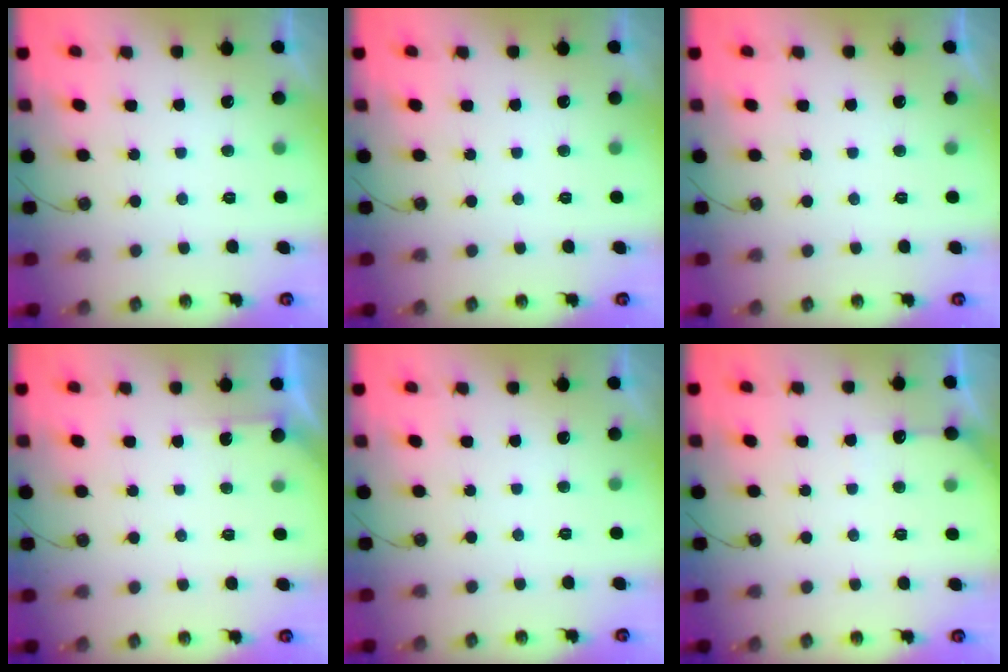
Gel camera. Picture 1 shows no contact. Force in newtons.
{"total": 0.0}
{"total": 0.0}
{"total": 2.8, "press": 2.8, "slide": 0.3}
{"total": 0.0}
{"total": 3.9, "press": 3.9, "slide": 0.5}